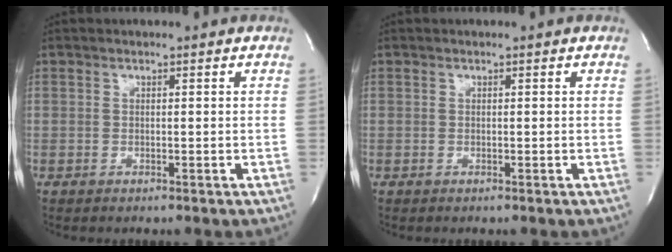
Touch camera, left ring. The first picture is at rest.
{"total": 0.0}